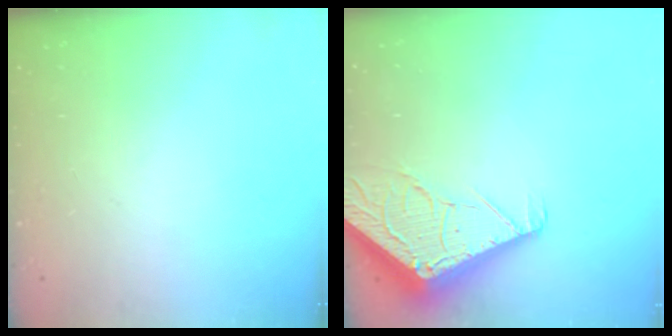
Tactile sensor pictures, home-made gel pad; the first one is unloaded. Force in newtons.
{"total": 6.5, "press": 6.5, "slide": 0.7}